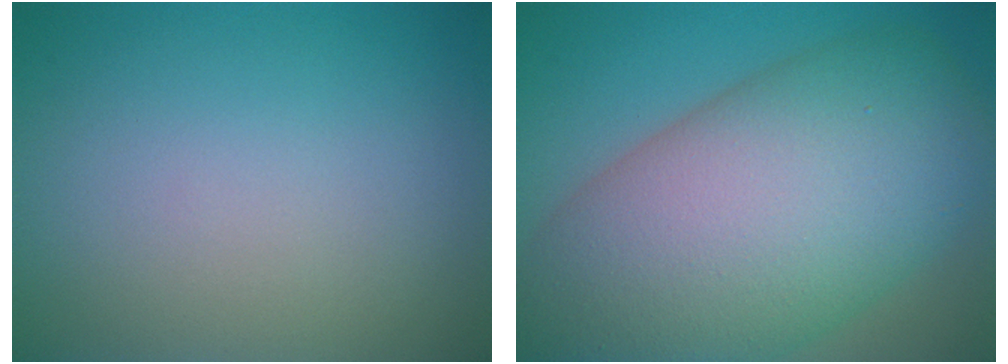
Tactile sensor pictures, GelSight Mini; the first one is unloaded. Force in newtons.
{"total": 15.7, "press": 15.6, "slide": 0.7}